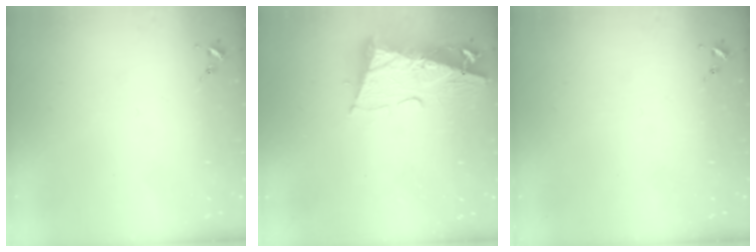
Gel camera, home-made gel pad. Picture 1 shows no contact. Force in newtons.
{"total": 12.5, "press": 12.4, "slide": 1.3}
{"total": 0.0}